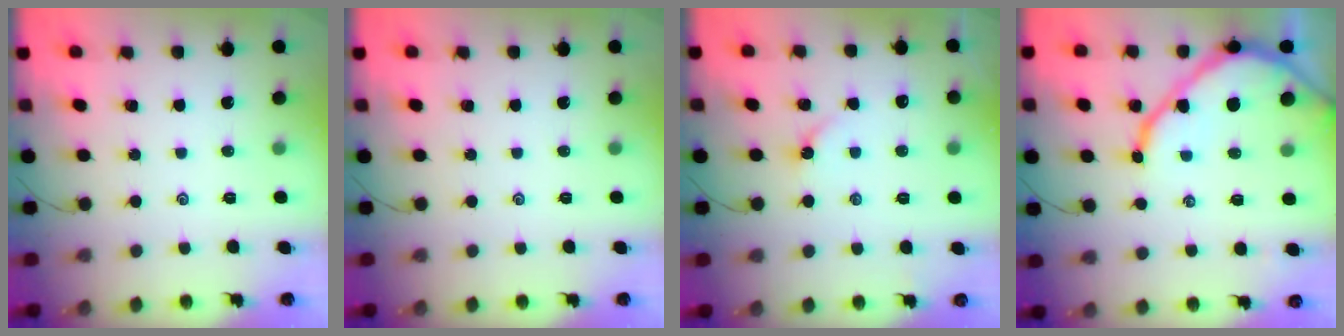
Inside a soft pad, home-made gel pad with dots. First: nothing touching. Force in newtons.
{"total": 0.0}
{"total": 2.6, "press": 2.6, "slide": 0.4}
{"total": 11.7, "press": 11.6, "slide": 1.4}